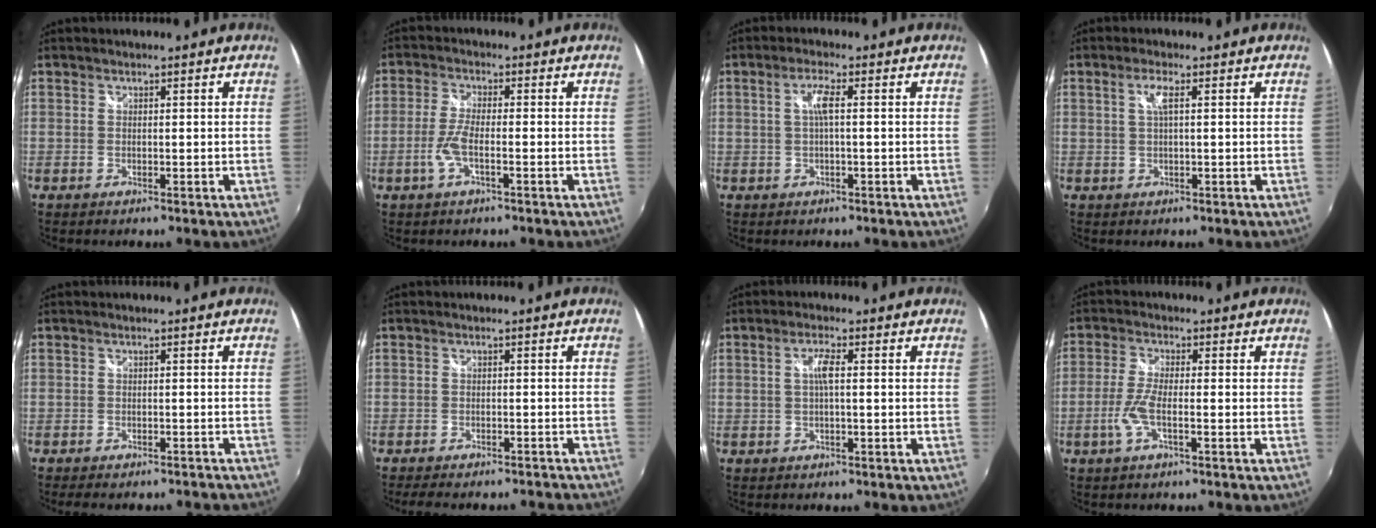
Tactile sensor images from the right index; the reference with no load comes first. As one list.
[{"total": 5.1, "force": [-1.7, 1.0, 4.7], "torque": [-0.106, -0.001, -0.036]}, {"total": 3.1, "force": [0.2, 0.1, 3.1], "torque": [-0.062, 0.004, 0.004]}, {"total": 2.5, "force": [0.6, 0.0, 2.4], "torque": [-0.047, 0.003, 0.009]}, {"total": 10.2, "force": [-9.0, 2.6, 4.1], "torque": [-0.087, -0.013, -0.114]}, {"total": 12.5, "force": [-11.1, 2.9, 5.0], "torque": [-0.105, -0.012, -0.141]}, {"total": 2.8, "force": [0.0, 0.2, 2.8], "torque": [-0.055, 0.004, 0.000]}, {"total": 5.4, "force": [-1.9, 0.9, 5.0], "torque": [-0.113, -0.002, -0.039]}]